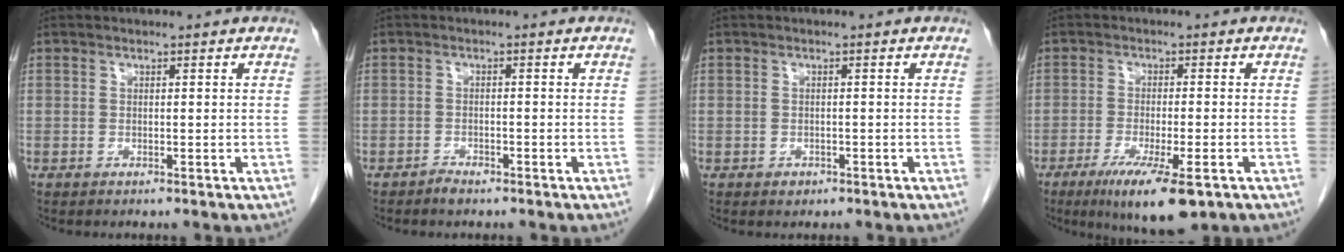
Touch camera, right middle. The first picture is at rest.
{"total": 1.4, "force": [-1.2, 0.5, 0.5], "torque": [-0.010, 0.000, -0.018]}
{"total": 1.0, "force": [-0.5, 0.8, 0.3], "torque": [-0.003, 0.003, -0.004]}
{"total": 10.2, "force": [-6.1, 1.6, 8.1], "torque": [-0.131, -0.027, -0.091]}